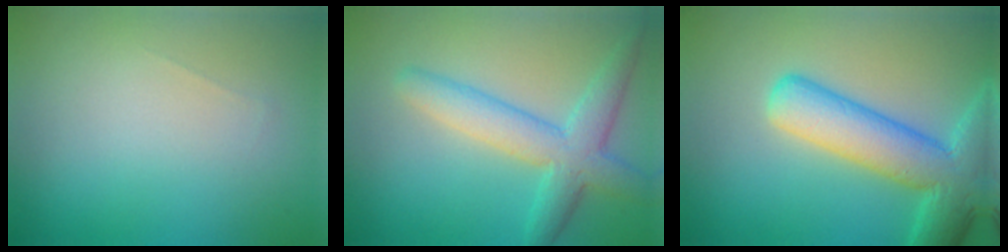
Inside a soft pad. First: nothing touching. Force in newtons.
{"total": 5.1, "press": 5.1, "slide": 0.1}
{"total": 8.1, "press": 8.1, "slide": 0.5}